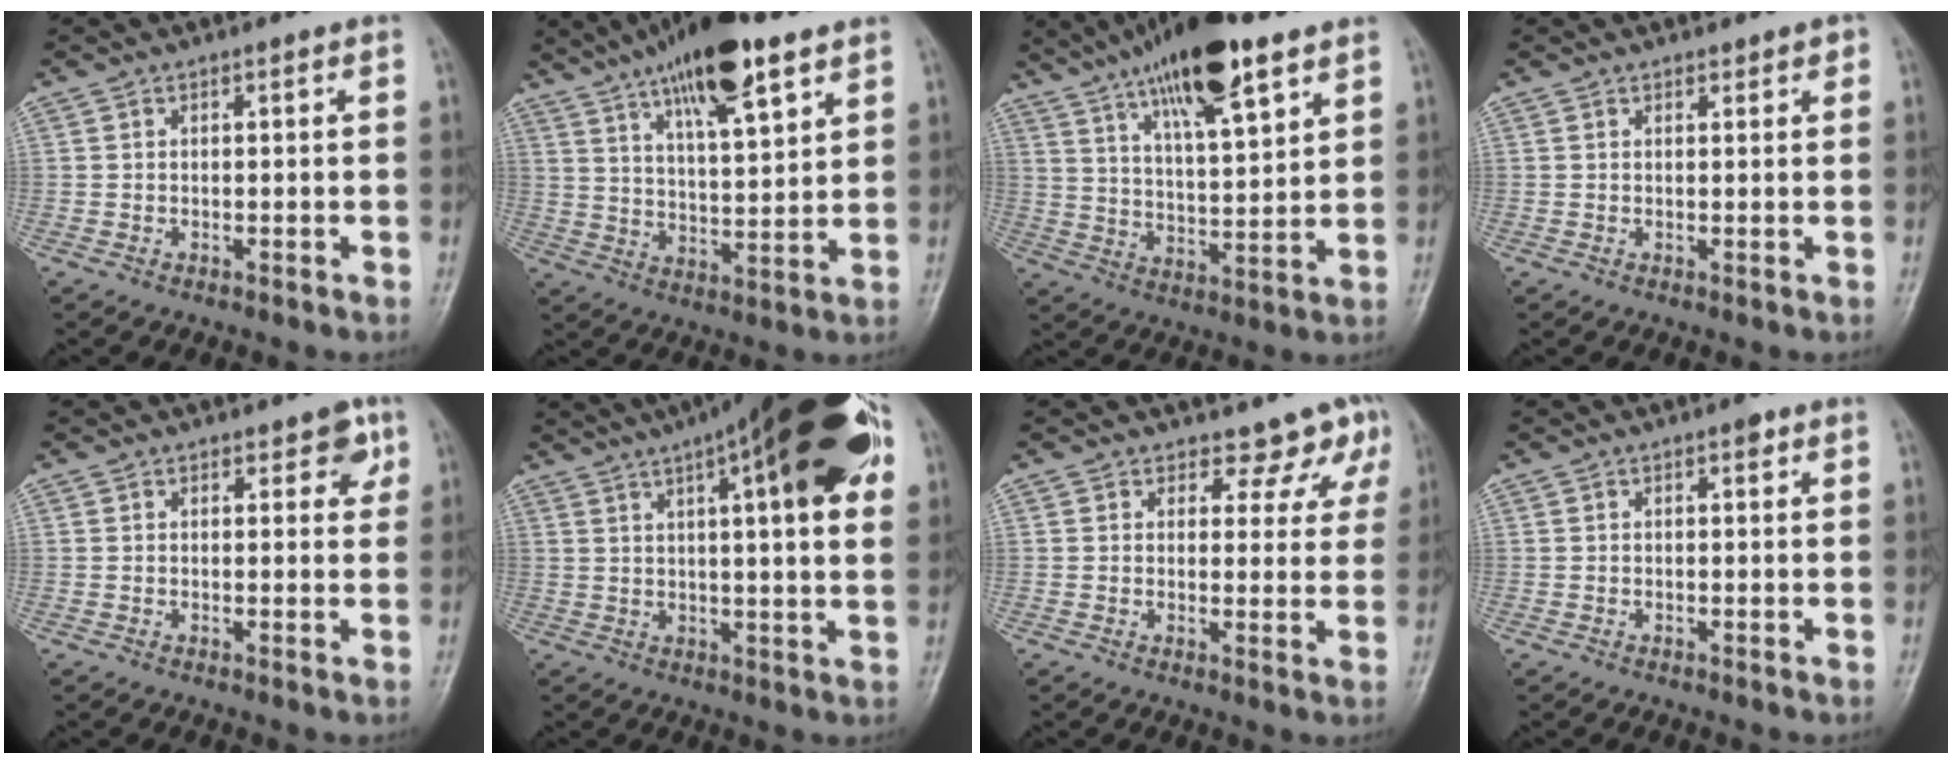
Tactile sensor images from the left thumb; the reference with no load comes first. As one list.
[{"total": 17.2, "force": [10.6, 4.8, 12.7], "torque": [-0.194, -0.037, 0.181]}, {"total": 18.2, "force": [11.4, 4.8, 13.3], "torque": [-0.210, -0.040, 0.196]}, {"total": 1.4, "force": [1.0, 0.8, 0.5], "torque": [0.006, -0.004, 0.009]}, {"total": 3.2, "force": [1.8, 2.0, 1.9], "torque": [0.004, -0.005, 0.018]}, {"total": 24.3, "force": [10.4, 6.4, 21.1], "torque": [-0.298, 0.012, 0.143]}, {"total": 6.8, "force": [5.5, 3.8, 1.1], "torque": [0.030, -0.030, 0.047]}, {"total": 1.1, "force": [0.6, 0.5, 0.8], "torque": [-0.006, 0.001, 0.005]}]